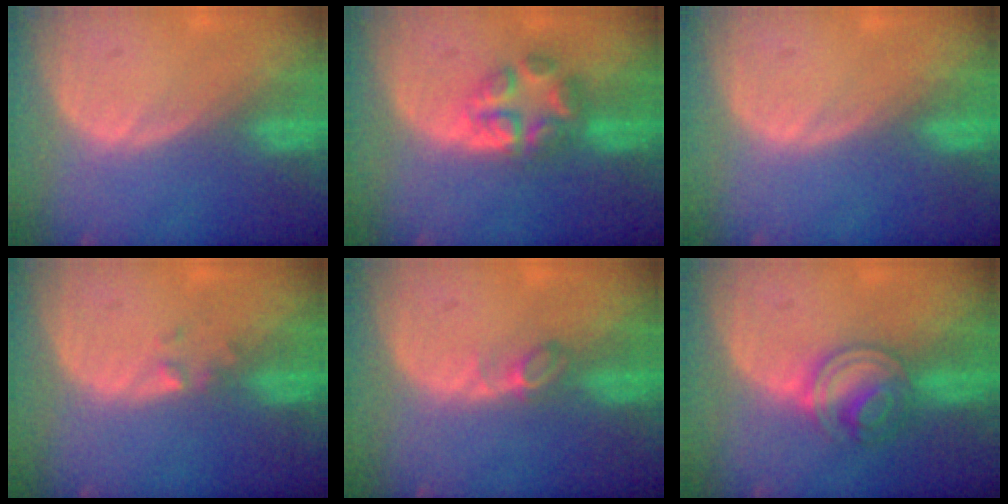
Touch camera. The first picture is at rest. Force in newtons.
{"total": 5.7, "press": 5.5, "slide": 1.2}
{"total": 0.0}
{"total": 1.3, "press": 1.0, "slide": 0.8}
{"total": 2.1, "press": 2.1, "slide": 0.4}
{"total": 5.6, "press": 5.5, "slide": 1.3}